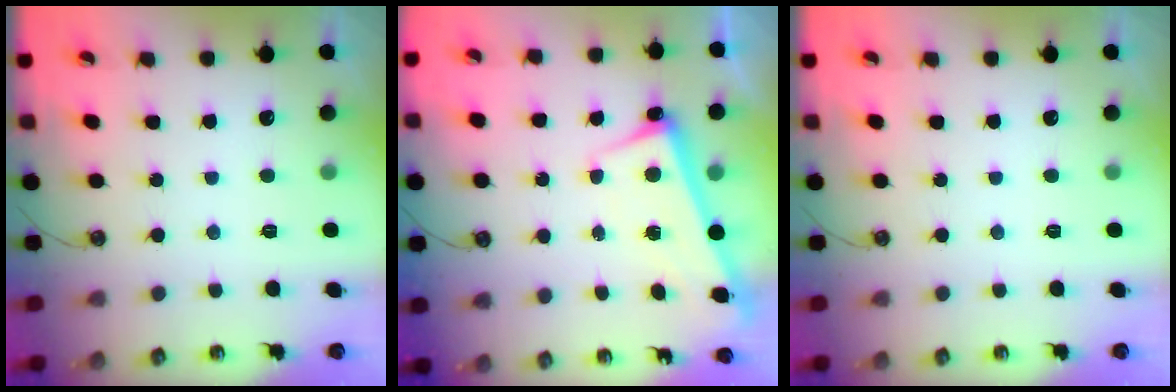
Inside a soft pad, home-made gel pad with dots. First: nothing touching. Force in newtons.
{"total": 2.6, "press": 2.4, "slide": 0.9}
{"total": 0.0}